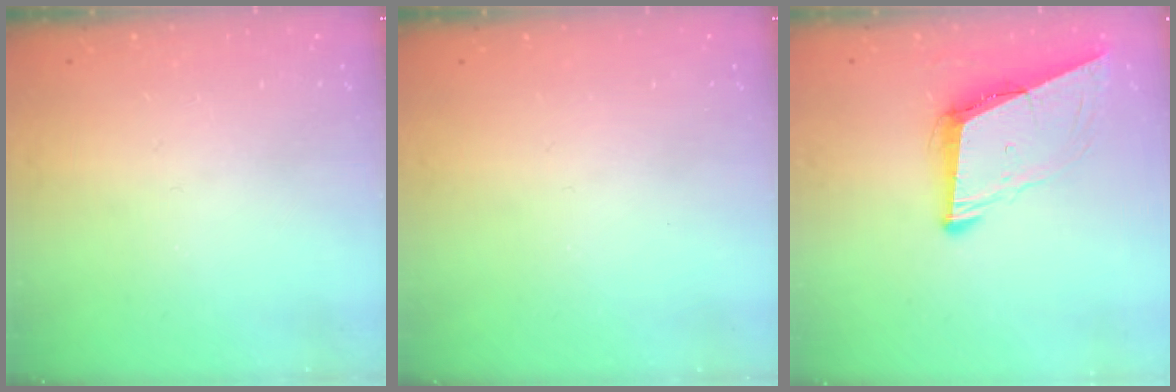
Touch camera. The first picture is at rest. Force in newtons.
{"total": 0.0}
{"total": 8.6, "press": 7.8, "slide": 3.6}